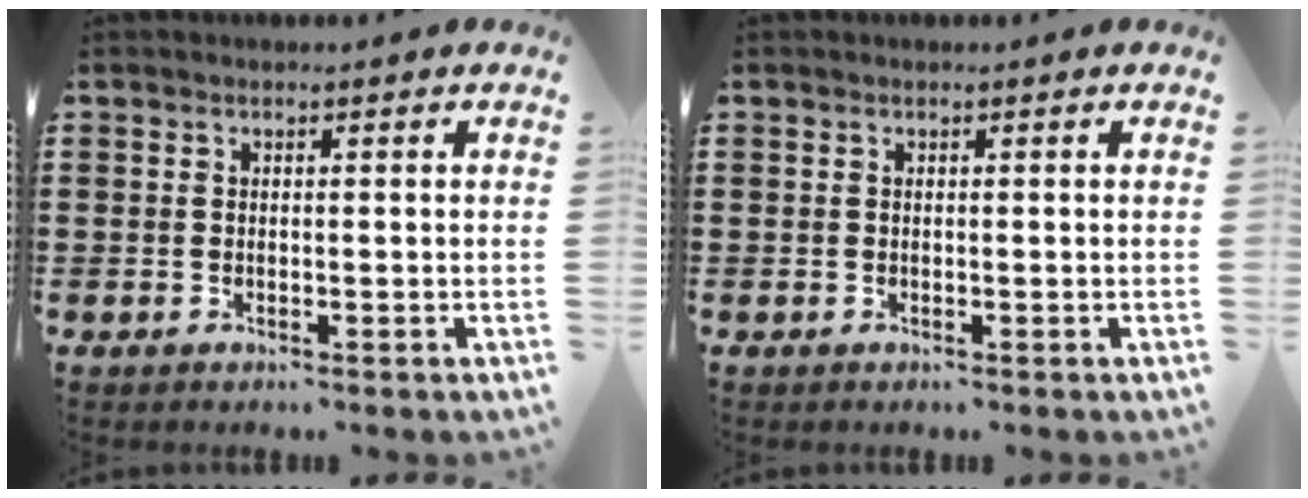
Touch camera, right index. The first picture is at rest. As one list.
[{"total": 0.0}]